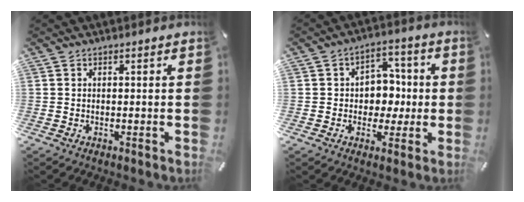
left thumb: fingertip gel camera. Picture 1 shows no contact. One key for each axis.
{"total": 7.7, "fx": -0.6, "fy": 7.0, "fz": 3.2, "tx": -0.032, "ty": 0.008, "tz": -0.012}